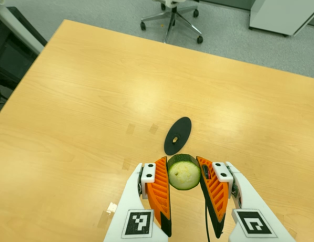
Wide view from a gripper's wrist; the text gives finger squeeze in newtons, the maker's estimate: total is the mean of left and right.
{"total": 11.5, "left": 13.0, "right": 10.1}